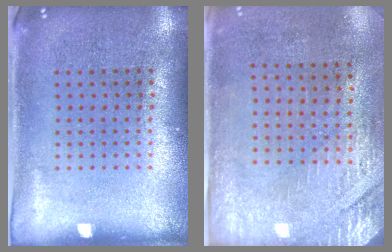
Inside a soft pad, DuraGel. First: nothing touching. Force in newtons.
{"total": 2.9, "press": 2.5, "slide": 1.5}